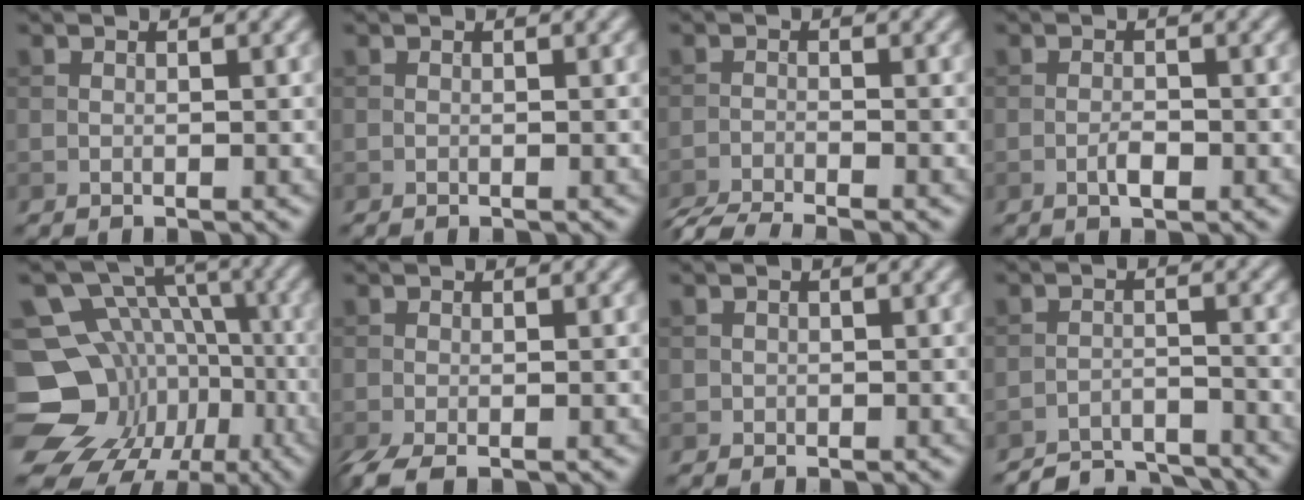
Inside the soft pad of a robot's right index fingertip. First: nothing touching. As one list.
[{"total": 0.0}, {"total": 5.4, "force": [-4.9, 0.8, 2.2], "torque": [-0.047, -0.024, -0.089]}, {"total": 1.6, "force": [-0.7, 0.6, 1.3], "torque": [-0.024, 0.000, -0.015]}, {"total": 16.7, "force": [-6.1, 13.8, 7.1], "torque": [-0.145, -0.012, -0.088]}, {"total": 2.8, "force": [-1.8, 0.7, 2.0], "torque": [-0.044, -0.008, -0.036]}, {"total": 0.8, "force": [0.0, 0.8, 0.0], "torque": [0.008, -0.003, -0.003]}, {"total": 5.0, "force": [-4.9, 0.9, 1.0], "torque": [-0.017, -0.005, -0.086]}]